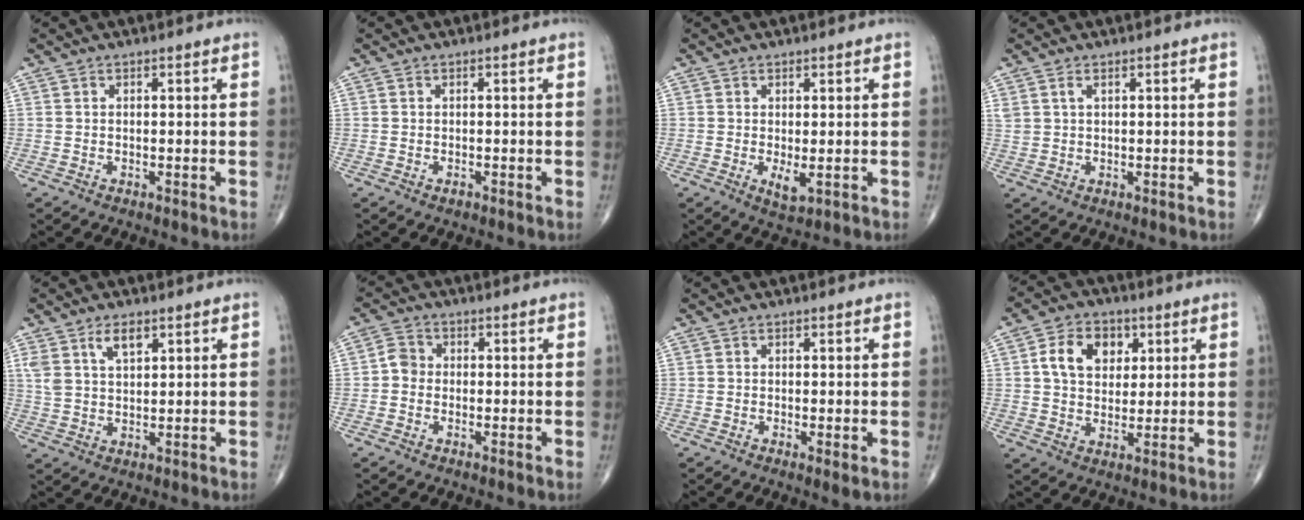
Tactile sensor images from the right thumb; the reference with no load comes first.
{"total": 0.5, "force": [-0.3, 0.3, 0.3], "torque": [-0.004, -0.001, -0.006]}
{"total": 2.6, "force": [-0.3, 1.0, 2.3], "torque": [-0.035, -0.007, 0.000]}
{"total": 1.8, "force": [1.0, 0.8, 1.2], "torque": [-0.029, 0.005, 0.027]}
{"total": 5.6, "force": [3.1, 2.8, 3.8], "torque": [-0.067, -0.012, 0.062]}
{"total": 3.0, "force": [-0.4, 2.7, 1.4], "torque": [-0.012, 0.008, -0.017]}
{"total": 1.4, "force": [-0.2, 0.3, 1.4], "torque": [-0.031, -0.008, -0.006]}
{"total": 9.8, "force": [2.9, 7.2, 6.0], "torque": [-0.075, -0.004, 0.048]}